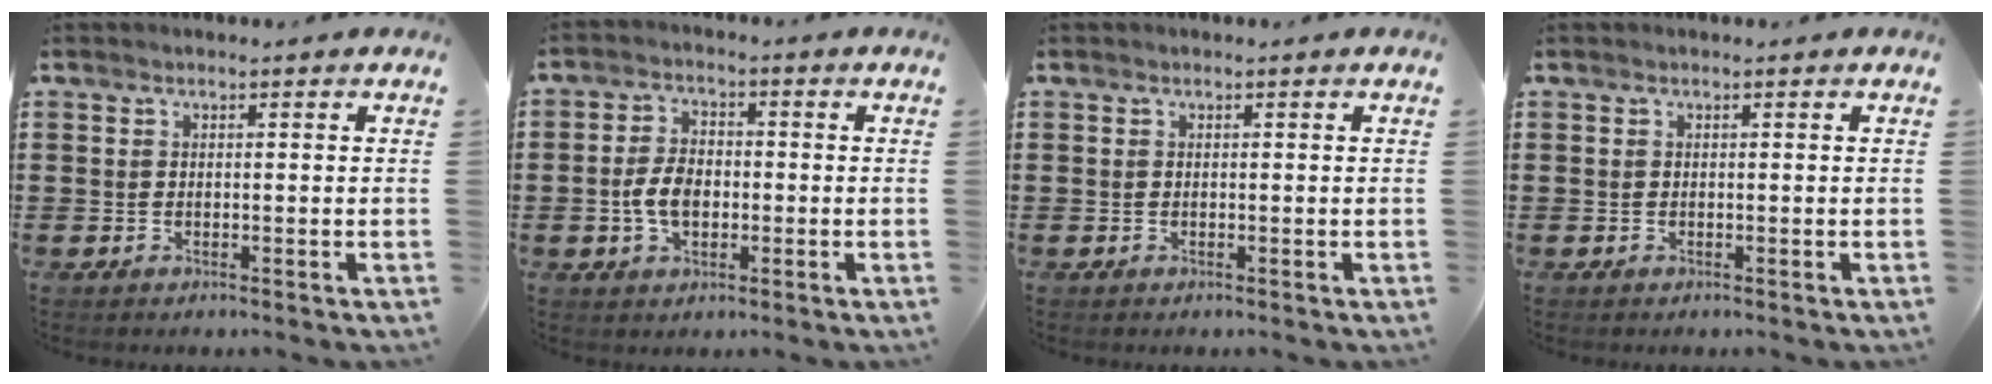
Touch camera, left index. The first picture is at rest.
{"total": 5.2, "force": [-0.9, 3.1, 4.1], "torque": [-0.097, -0.001, -0.021]}
{"total": 0.0}
{"total": 0.0}